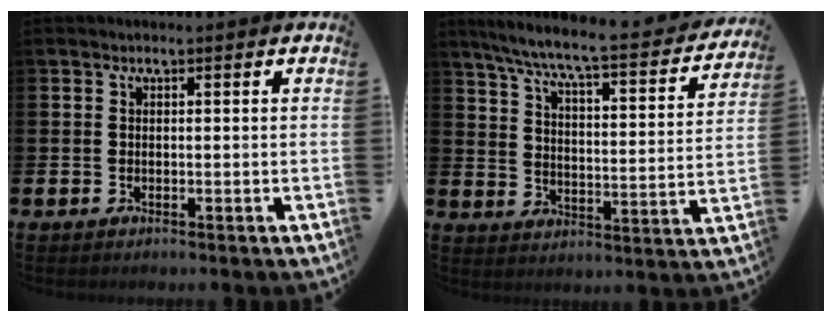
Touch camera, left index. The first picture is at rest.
{"total": 7.0, "force": [6.1, 0.7, 3.4], "torque": [-0.084, -0.049, 0.095]}